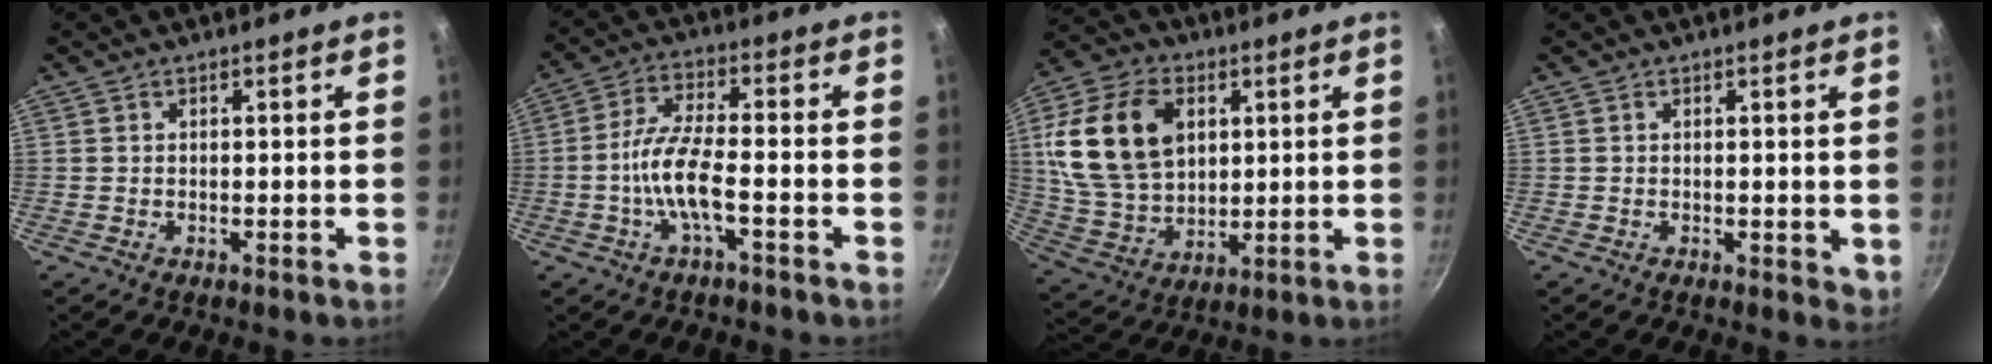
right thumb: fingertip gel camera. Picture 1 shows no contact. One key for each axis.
{"total": 8.2, "fx": -2.8, "fy": 2.2, "fz": 7.3, "tx": -0.152, "ty": 0.028, "tz": -0.062}
{"total": 19.6, "fx": 4.9, "fy": 13.6, "fz": 13.3, "tx": -0.234, "ty": -0.004, "tz": 0.098}
{"total": 2.6, "fx": 0.3, "fy": 1.2, "fz": 2.3, "tx": -0.025, "ty": -0.007, "tz": 0.004}